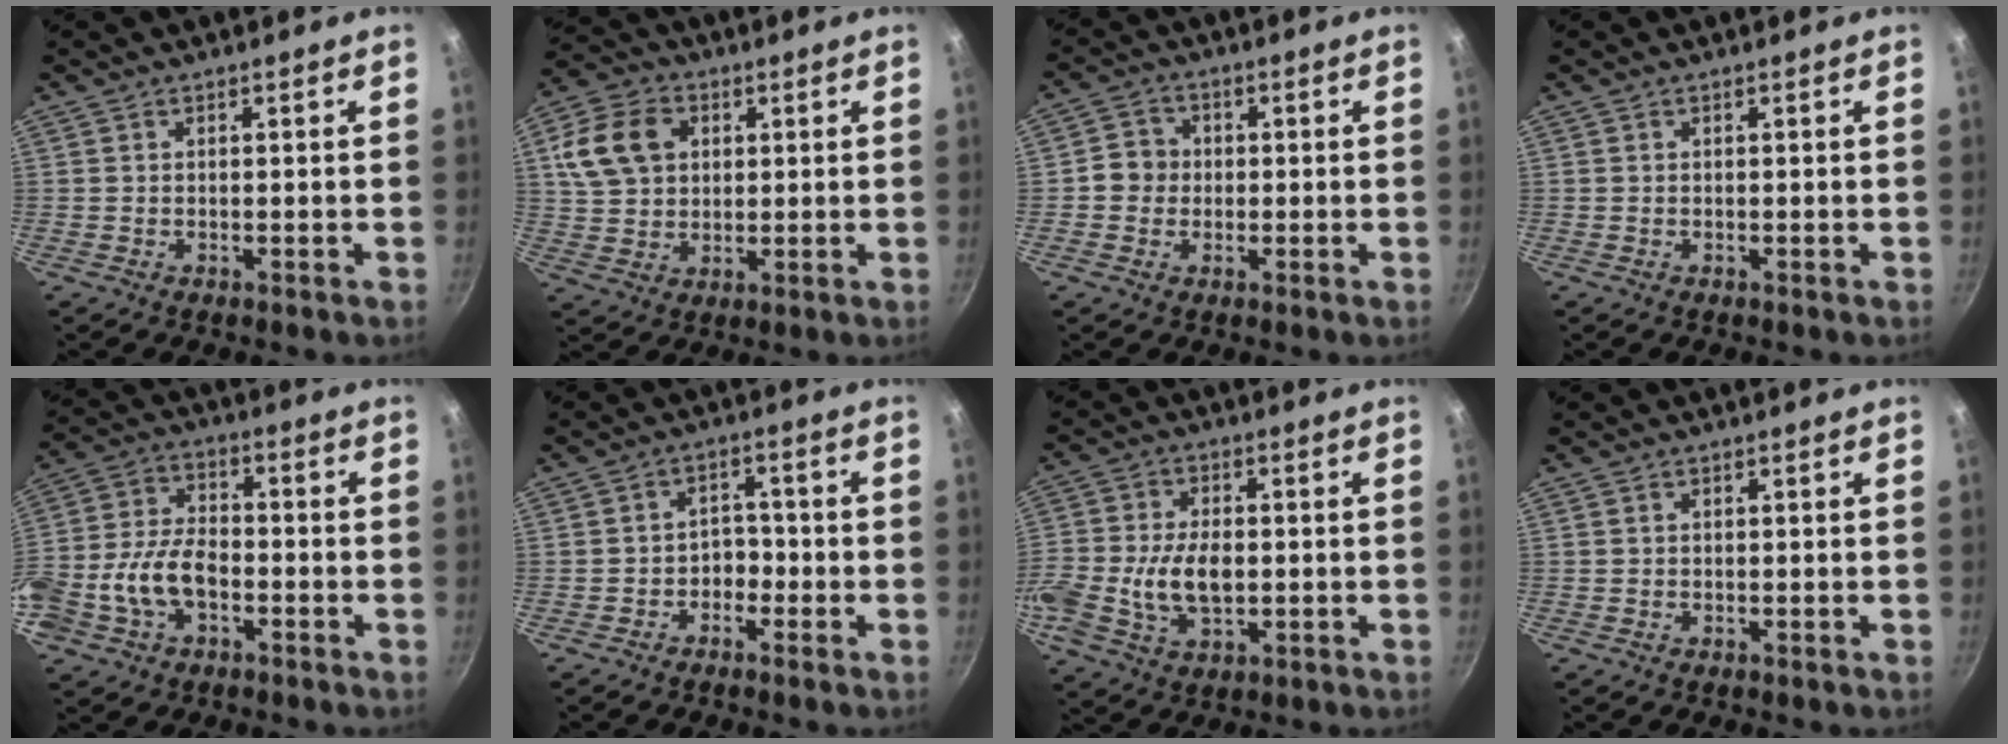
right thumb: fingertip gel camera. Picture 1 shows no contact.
{"total": 12.0, "force": [3.4, 9.1, 7.0], "torque": [-0.119, 0.007, 0.057]}
{"total": 4.6, "force": [-0.3, 4.4, 1.6], "torque": [-0.002, 0.009, -0.016]}
{"total": 0.0}
{"total": 12.3, "force": [-3.7, 7.8, 8.8], "torque": [-0.165, 0.037, -0.077]}
{"total": 3.5, "force": [-1.8, 2.6, 1.5], "torque": [0.007, 0.025, -0.031]}
{"total": 12.1, "force": [-1.4, 7.6, 9.2], "torque": [-0.179, 0.020, -0.032]}
{"total": 0.0}